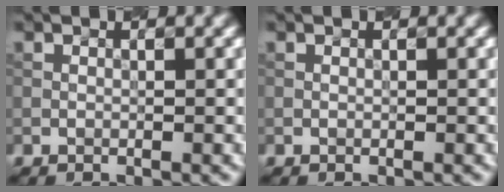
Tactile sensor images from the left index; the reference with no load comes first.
{"total": 0.0}